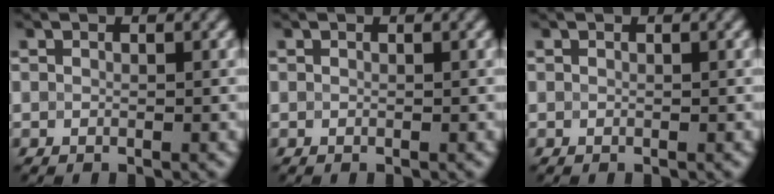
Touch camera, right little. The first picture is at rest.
{"total": 0.0}
{"total": 0.0}